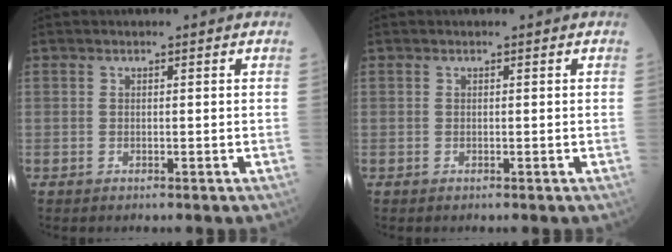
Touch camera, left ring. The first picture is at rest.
{"total": 0.0}